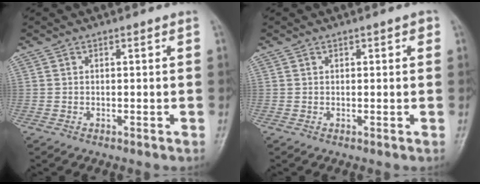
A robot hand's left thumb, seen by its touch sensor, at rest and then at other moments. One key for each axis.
{"total": 1.3, "fx": 0.6, "fy": 0.7, "fz": 0.9, "tx": -0.002, "ty": 0.000, "tz": 0.006}